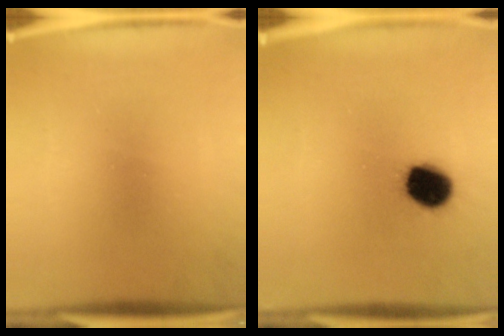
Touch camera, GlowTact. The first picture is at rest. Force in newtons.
{"total": 10.5}